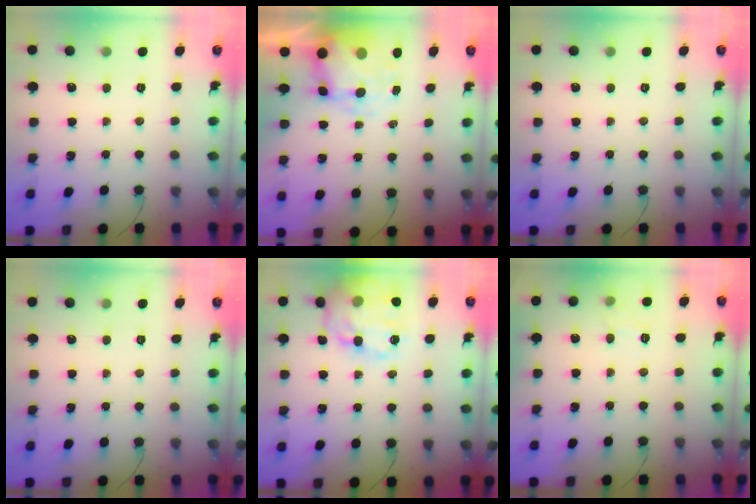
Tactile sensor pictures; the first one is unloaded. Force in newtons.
{"total": 8.3, "press": 8.1, "slide": 2.0}
{"total": 0.0}
{"total": 0.0}
{"total": 18.9, "press": 18.6, "slide": 2.8}
{"total": 5.9, "press": 5.7, "slide": 1.4}